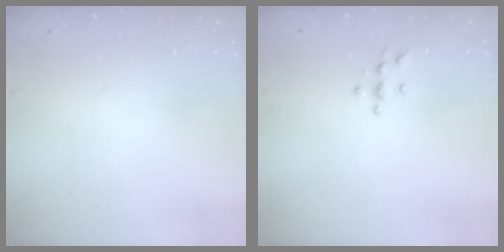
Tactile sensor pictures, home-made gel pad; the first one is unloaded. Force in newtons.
{"total": 3.8, "press": 3.7, "slide": 0.5}